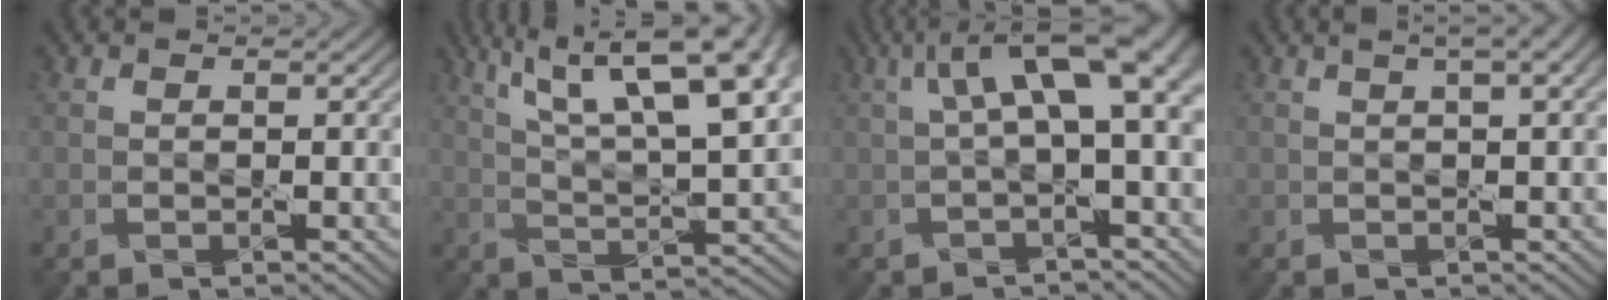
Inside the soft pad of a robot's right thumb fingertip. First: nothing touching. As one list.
[{"total": 16.9, "force": [8.5, 5.3, 13.6], "torque": [-0.228, 0.025, 0.133]}, {"total": 8.7, "force": [1.7, 2.8, 8.1], "torque": [-0.136, 0.017, 0.027]}, {"total": 3.3, "force": [1.5, 0.8, 2.9], "torque": [-0.042, 0.009, 0.015]}]